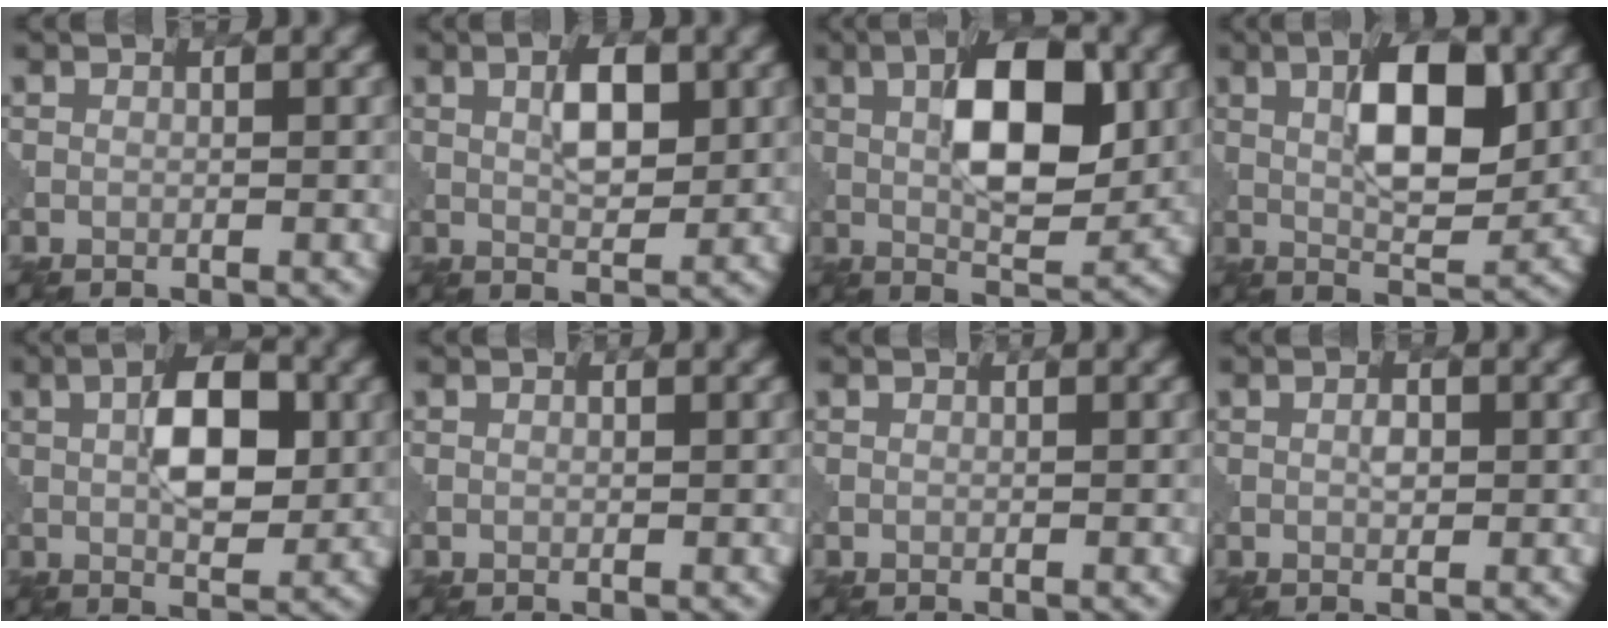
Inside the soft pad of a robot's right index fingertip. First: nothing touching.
{"total": 3.8, "force": [1.4, 1.6, 3.2], "torque": [-0.056, 0.001, 0.026]}
{"total": 9.2, "force": [2.0, 3.9, 8.1], "torque": [-0.119, 0.006, 0.032]}
{"total": 7.9, "force": [2.1, 3.1, 7.0], "torque": [-0.104, 0.004, 0.036]}
{"total": 6.4, "force": [1.3, 3.0, 5.5], "torque": [-0.082, 0.004, 0.022]}
{"total": 0.0}
{"total": 0.0}
{"total": 1.0, "force": [0.3, 0.6, 0.8], "torque": [-0.013, -0.001, 0.007]}